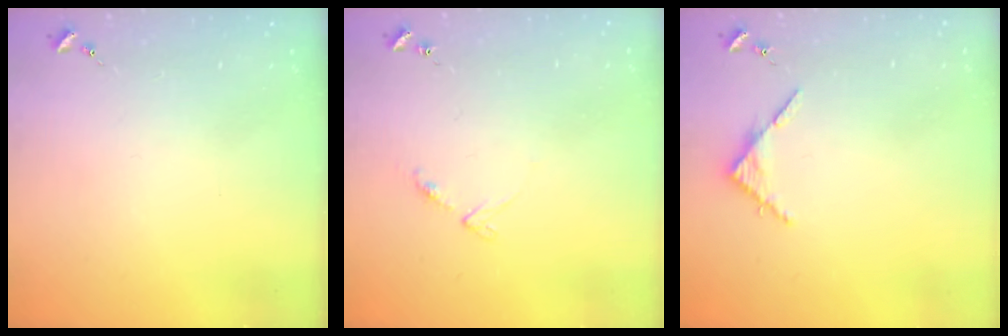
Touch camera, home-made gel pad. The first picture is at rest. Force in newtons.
{"total": 5.9, "press": 5.9, "slide": 0.7}
{"total": 3.8, "press": 3.8, "slide": 0.4}